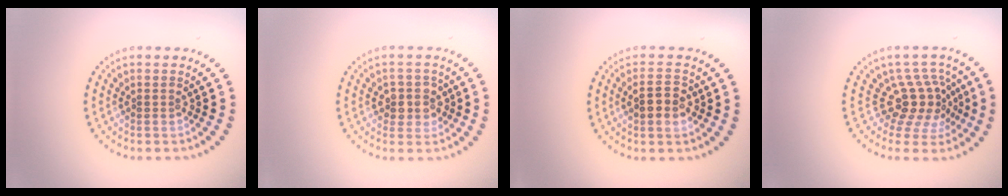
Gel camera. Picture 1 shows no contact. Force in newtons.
{"total": 2.5, "press": 2.2, "slide": 1.2}
{"total": 2.8, "press": 2.7, "slide": 0.3}
{"total": 4.0, "press": 2.8, "slide": 2.9}